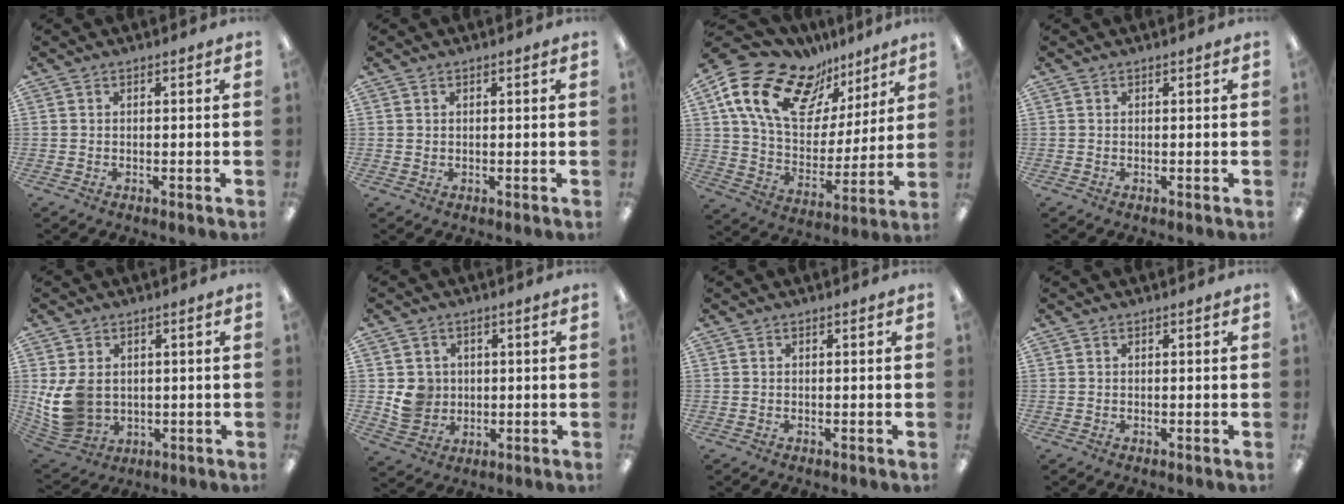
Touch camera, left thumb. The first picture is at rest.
{"total": 0.6, "force": [0.4, 0.5, 0.1], "torque": [-0.002, 0.003, 0.007]}
{"total": 20.2, "force": [11.5, 12.1, 11.5], "torque": [-0.215, -0.052, 0.208]}
{"total": 0.0}
{"total": 10.7, "force": [0.5, 8.5, 6.4], "torque": [-0.156, 0.005, 0.016]}
{"total": 6.3, "force": [0.8, 6.0, 1.8], "torque": [-0.023, 0.008, 0.019]}
{"total": 0.0}
{"total": 0.0}